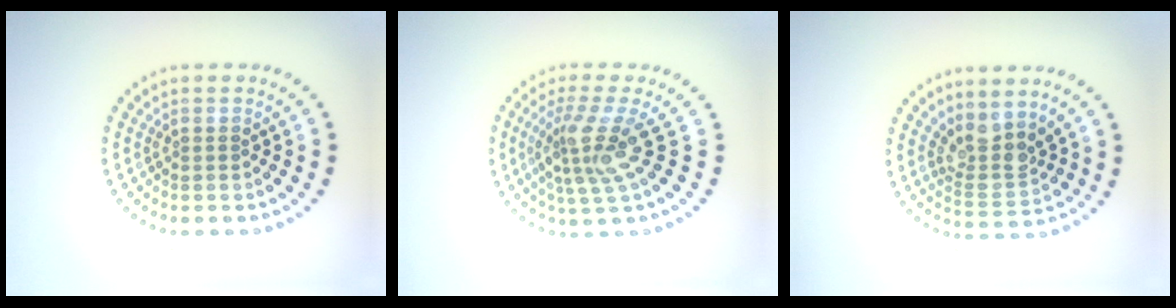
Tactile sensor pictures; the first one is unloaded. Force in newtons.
{"total": 3.9, "press": 3.0, "slide": 2.5}
{"total": 3.3, "press": 2.5, "slide": 2.2}